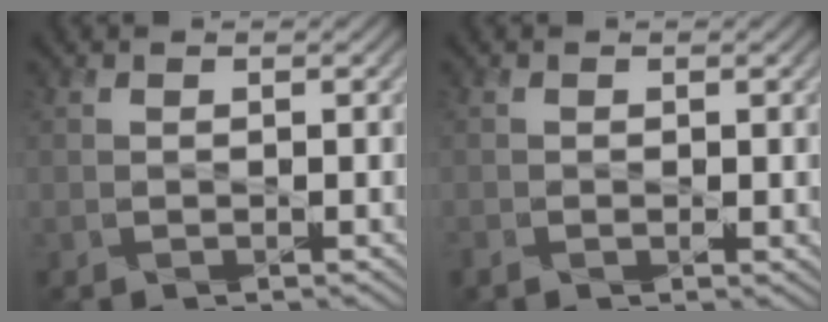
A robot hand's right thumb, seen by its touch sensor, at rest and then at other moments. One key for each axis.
{"total": 1.0, "fx": -0.4, "fy": 0.6, "fz": 0.7, "tx": -0.017, "ty": -0.007, "tz": -0.006}